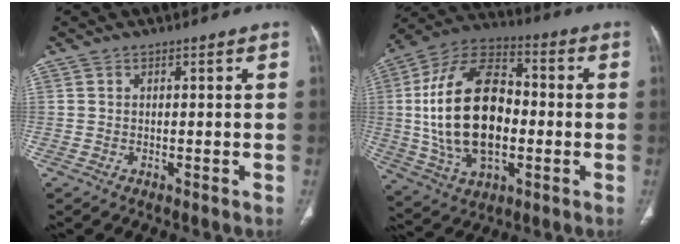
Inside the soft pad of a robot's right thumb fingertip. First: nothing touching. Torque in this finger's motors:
{"motor_torque": [2.38, 2.64, 2.76, -0.01, 0.33]}